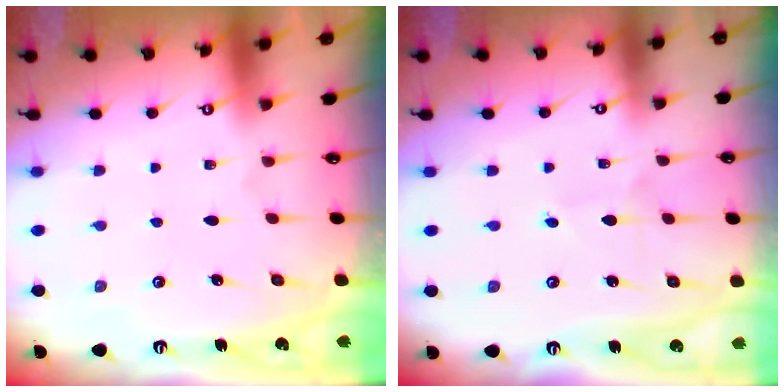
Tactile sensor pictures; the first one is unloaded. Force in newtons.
{"total": 3.2, "press": 3.1, "slide": 0.3}